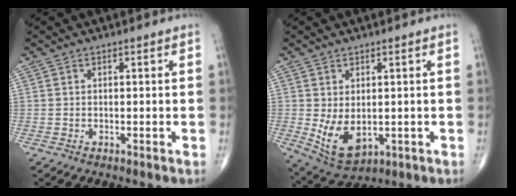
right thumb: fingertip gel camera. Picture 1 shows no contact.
{"total": 7.8, "force": [-0.6, 4.6, 6.3], "torque": [-0.106, -0.013, 0.010]}